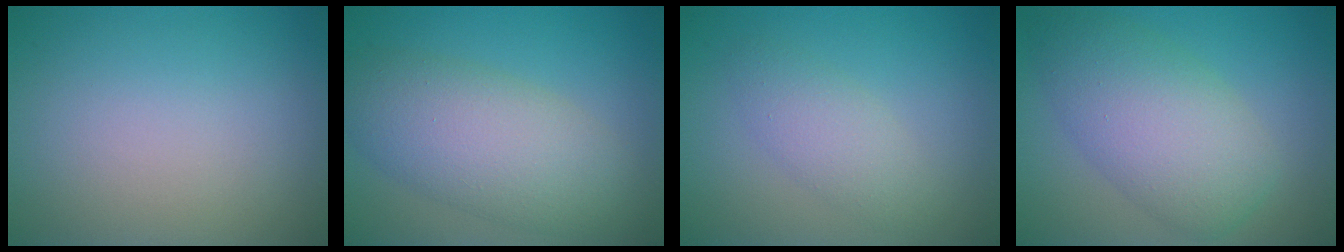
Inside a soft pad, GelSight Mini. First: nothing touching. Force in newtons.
{"total": 7.0, "press": 7.0, "slide": 0.3}
{"total": 2.5, "press": 2.5, "slide": 0.2}
{"total": 6.9, "press": 6.9, "slide": 0.3}